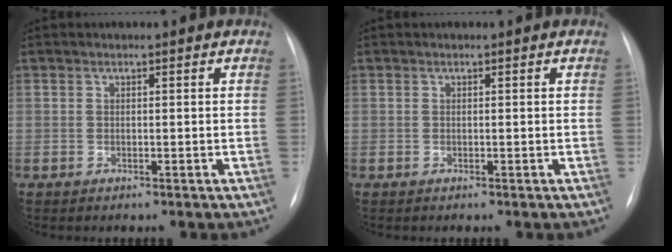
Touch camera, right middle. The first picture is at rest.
{"total": 0.0}